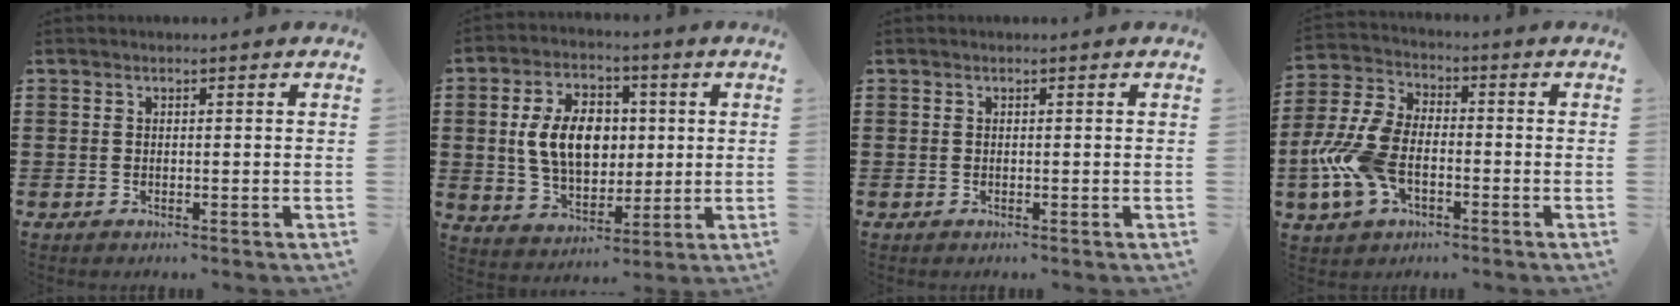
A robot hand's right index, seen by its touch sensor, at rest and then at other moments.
{"total": 10.3, "force": [1.0, 6.9, 7.6], "torque": [-0.160, 0.013, 0.013]}
{"total": 0.0}
{"total": 9.5, "force": [-2.7, 5.4, 7.3], "torque": [-0.195, -0.006, -0.057]}